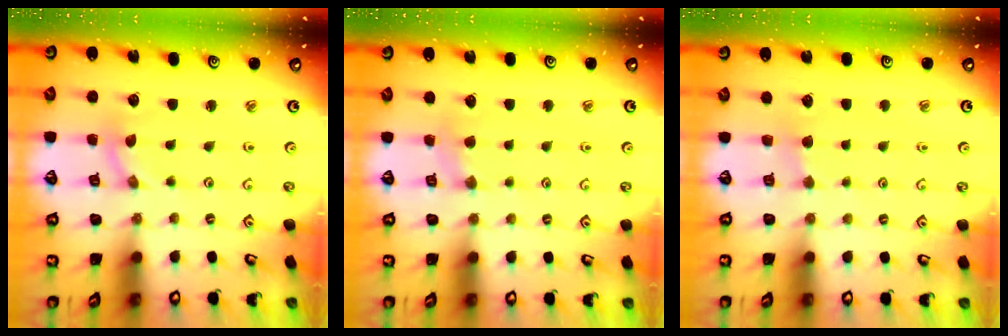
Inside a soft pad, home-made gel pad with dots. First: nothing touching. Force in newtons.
{"total": 2.8, "press": 2.7, "slide": 0.5}
{"total": 2.1, "press": 2.1, "slide": 0.3}